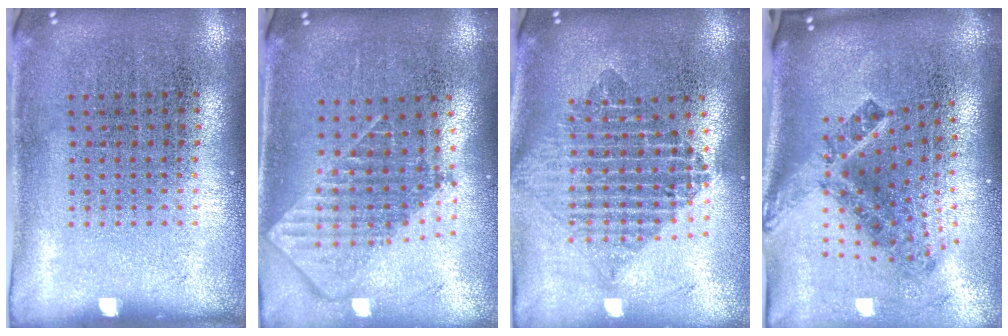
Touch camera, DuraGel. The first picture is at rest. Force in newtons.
{"total": 2.0, "press": 1.5, "slide": 1.3}
{"total": 2.1, "press": 1.7, "slide": 1.2}
{"total": 2.7, "press": 1.6, "slide": 2.1}